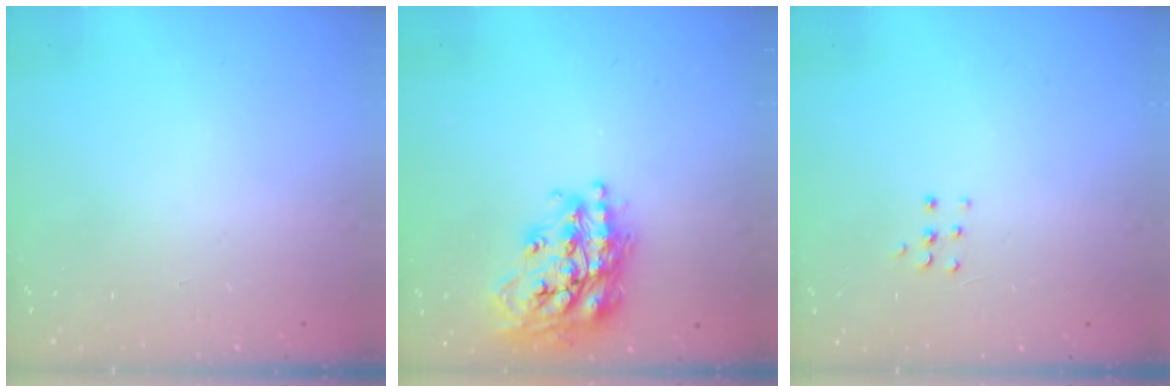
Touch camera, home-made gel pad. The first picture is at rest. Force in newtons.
{"total": 20.7, "press": 20.6, "slide": 1.6}
{"total": 3.8, "press": 3.8, "slide": 0.4}